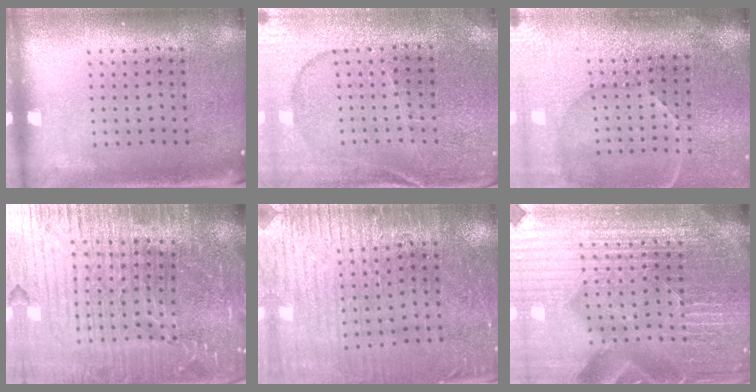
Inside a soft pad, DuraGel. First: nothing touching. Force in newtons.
{"total": 1.5, "press": 1.5, "slide": 0.2}
{"total": 4.3, "press": 3.8, "slide": 2.1}
{"total": 7.0, "press": 6.1, "slide": 3.4}
{"total": 3.1, "press": 3.0, "slide": 1.0}
{"total": 5.9, "press": 5.4, "slide": 2.4}